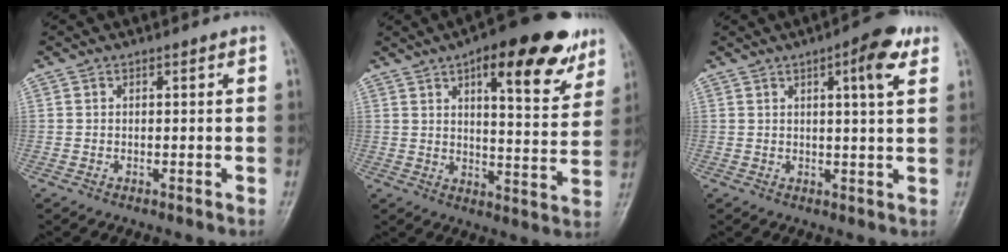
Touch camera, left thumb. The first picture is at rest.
{"total": 18.4, "force": [10.3, 6.5, 13.8], "torque": [-0.145, -0.034, 0.141]}
{"total": 7.1, "force": [3.4, 1.6, 6.1], "torque": [-0.078, -0.007, 0.041]}